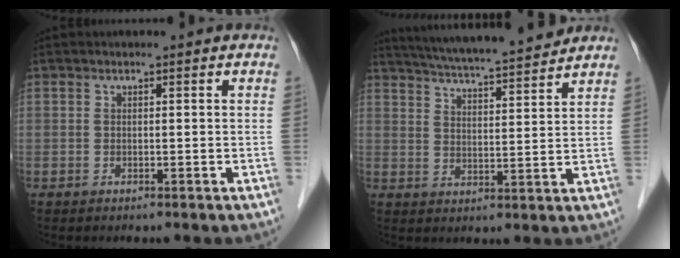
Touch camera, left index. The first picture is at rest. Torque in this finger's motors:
{"motor_torque": [-0.03, -0.22, 0.22, 0.04]}